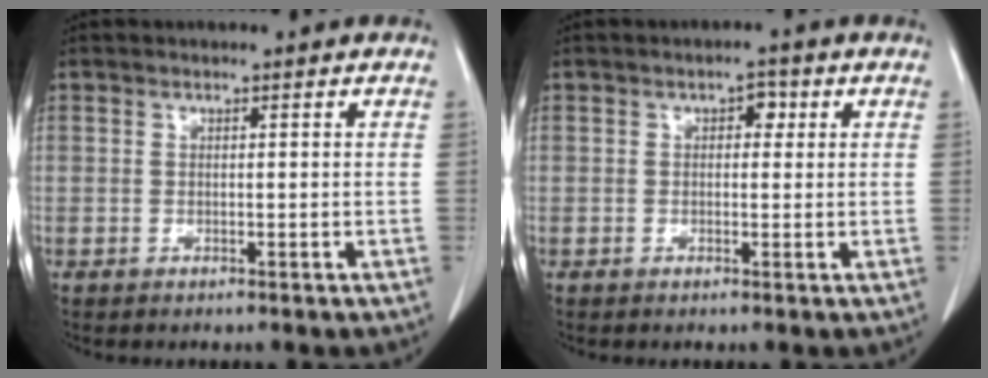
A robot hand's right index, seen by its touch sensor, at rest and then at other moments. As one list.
[{"total": 1.9, "force": [0.6, 1.2, 1.4], "torque": [-0.015, 0.010, 0.005]}]